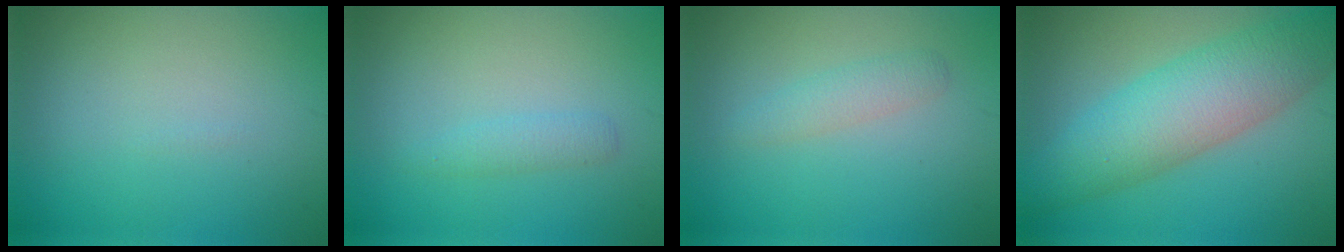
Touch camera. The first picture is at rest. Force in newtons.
{"total": 1.4, "press": 1.4, "slide": 0.1}
{"total": 1.1, "press": 1.1, "slide": 0.1}
{"total": 7.8, "press": 7.8, "slide": 0.2}